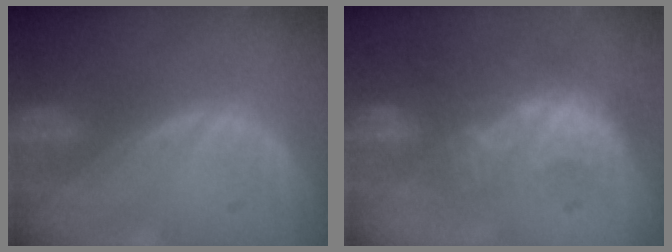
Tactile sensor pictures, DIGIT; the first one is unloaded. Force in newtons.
{"total": 8.7, "press": 8.1, "slide": 3.2}